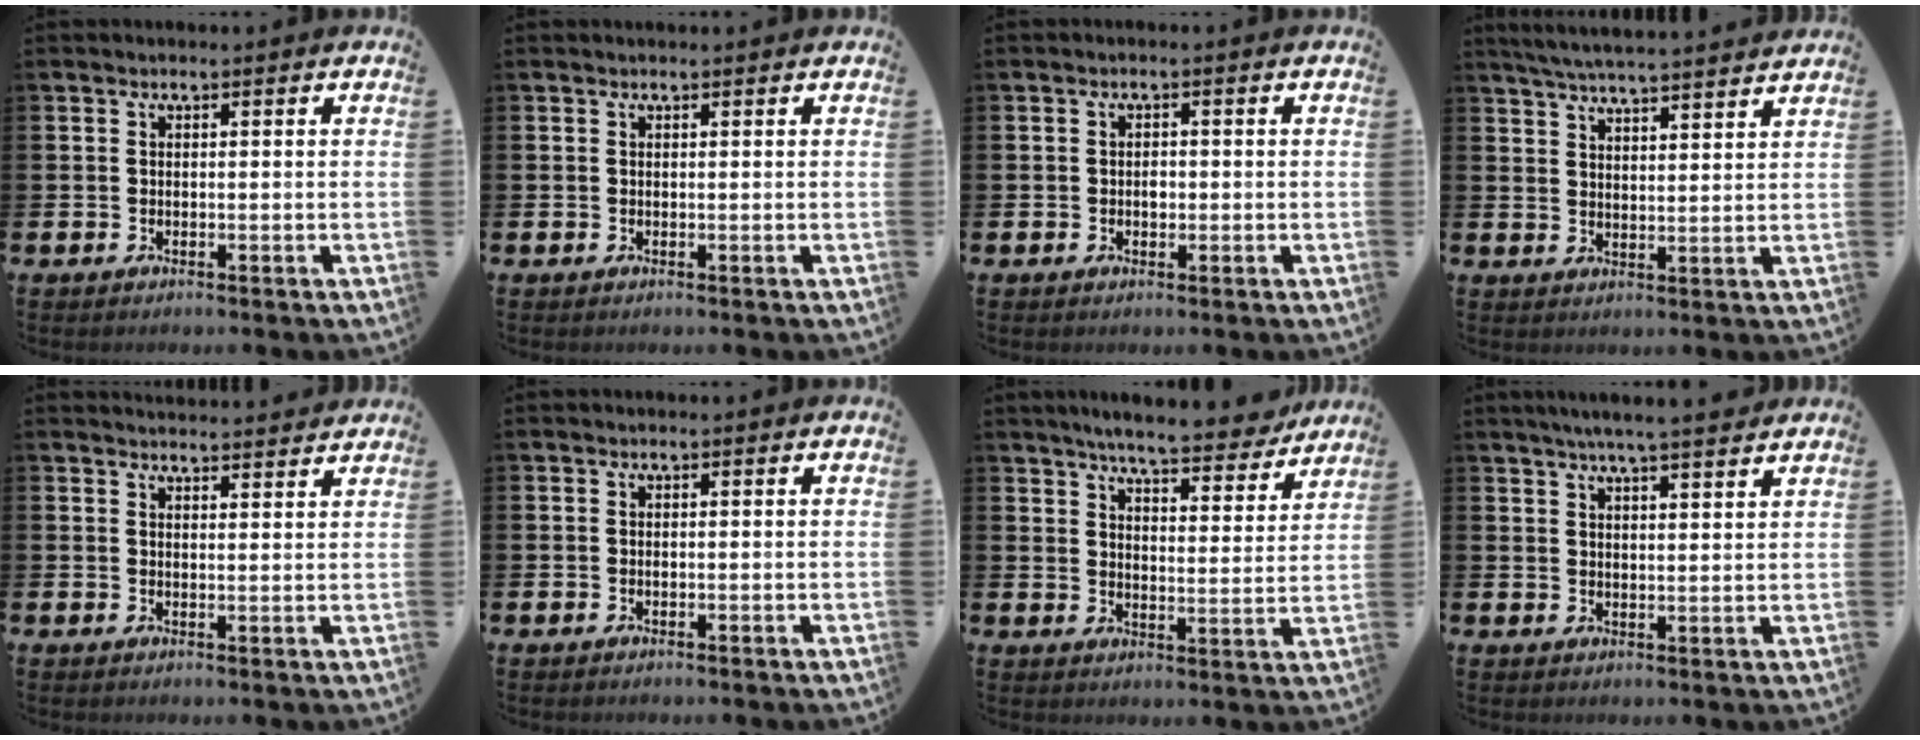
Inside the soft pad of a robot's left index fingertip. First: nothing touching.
{"total": 0.0}
{"total": 1.2, "force": [0.0, 0.9, 0.8], "torque": [-0.004, 0.002, -0.004]}
{"total": 5.3, "force": [5.2, -0.3, 1.0], "torque": [-0.036, -0.029, 0.094]}
{"total": 3.0, "force": [3.0, 0.1, 0.0], "torque": [0.006, -0.022, 0.051]}
{"total": 0.0}
{"total": 7.0, "force": [6.7, 0.6, 2.1], "torque": [-0.049, -0.041, 0.114]}
{"total": 5.2, "force": [4.9, -0.2, 1.7], "torque": [-0.041, -0.016, 0.087]}